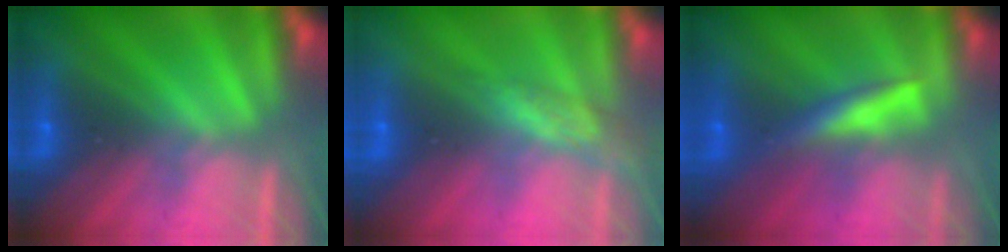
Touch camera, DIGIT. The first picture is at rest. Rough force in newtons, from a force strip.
{"total": 2.9}
{"total": 2.4}